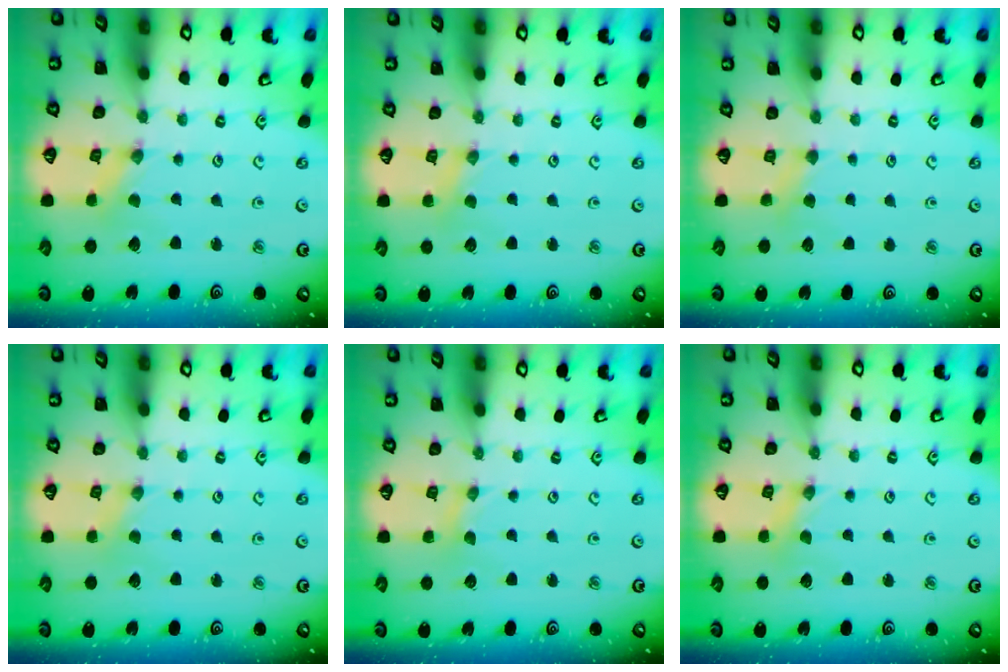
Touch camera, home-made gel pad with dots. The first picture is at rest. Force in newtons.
{"total": 1.2, "press": 1.2, "slide": 0.3}
{"total": 3.5, "press": 3.5, "slide": 0.4}
{"total": 0.0}
{"total": 0.0}
{"total": 0.0}